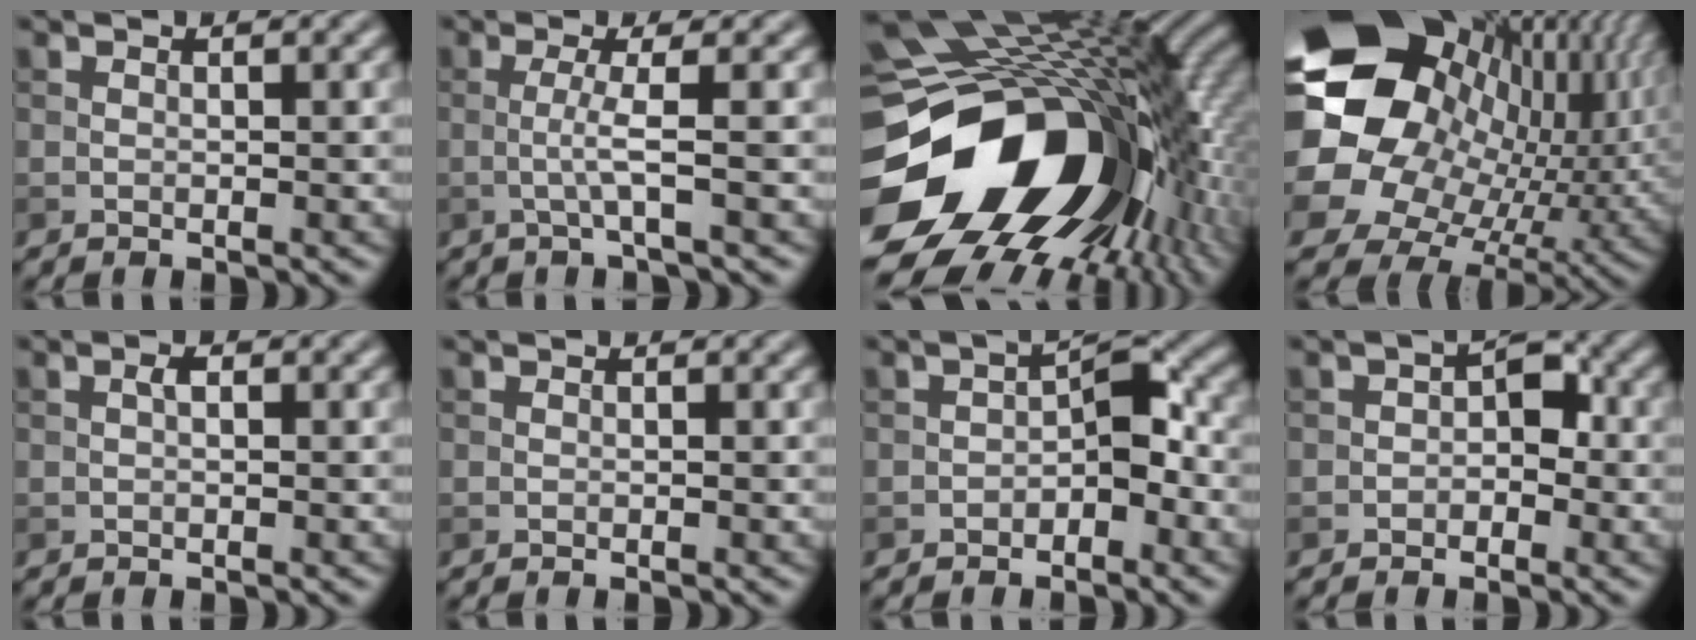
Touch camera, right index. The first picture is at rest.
{"total": 2.5, "force": [-0.4, 0.1, 2.4], "torque": [-0.049, 0.000, -0.013]}
{"total": 19.6, "force": [-4.5, 13.4, 13.6], "torque": [-0.268, -0.052, -0.053]}
{"total": 22.7, "force": [4.3, 18.7, 12.2], "torque": [-0.245, 0.008, 0.059]}
{"total": 0.8, "force": [0.0, 0.3, 0.8], "torque": [-0.015, 0.002, -0.001]}
{"total": 0.0}
{"total": 3.4, "force": [-1.3, 1.9, 2.5], "torque": [-0.025, 0.015, -0.026]}
{"total": 2.7, "force": [-0.7, 1.8, 1.8], "torque": [-0.016, 0.007, -0.019]}